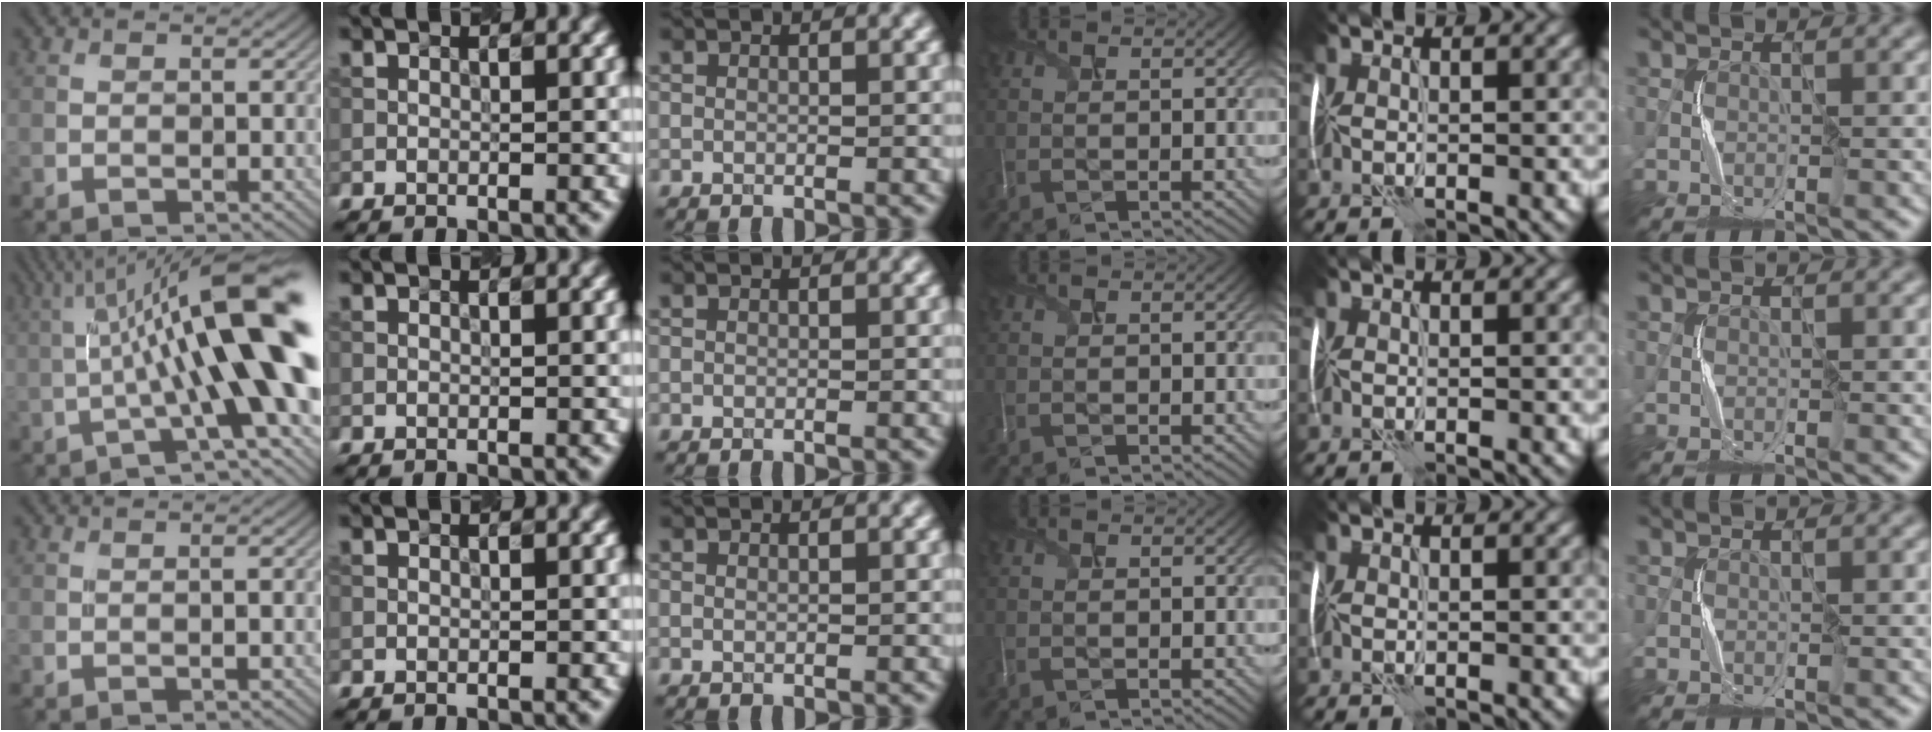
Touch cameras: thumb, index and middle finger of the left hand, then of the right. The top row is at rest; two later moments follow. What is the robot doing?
{"motion": "shake", "object": "plastic piggy bank"}